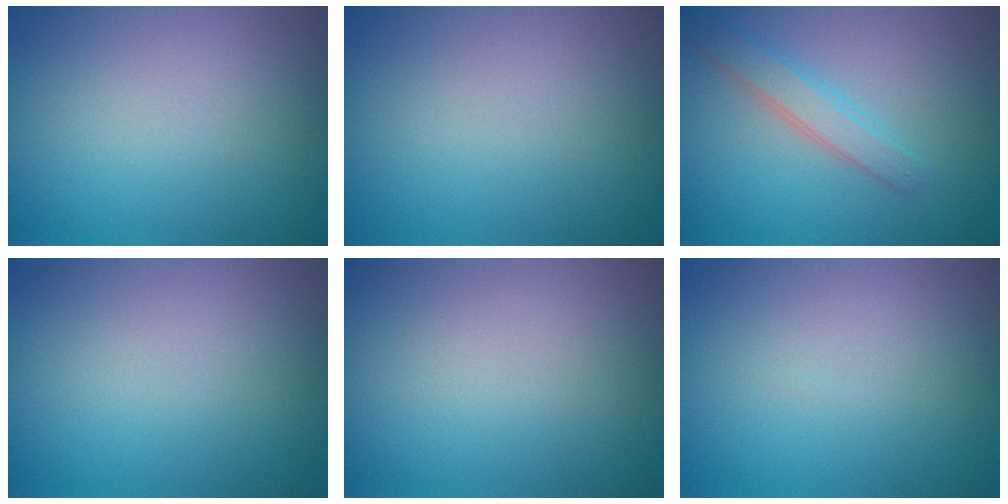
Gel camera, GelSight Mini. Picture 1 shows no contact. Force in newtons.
{"total": 0.0}
{"total": 2.5, "press": 2.5, "slide": 0.1}
{"total": 0.0}
{"total": 0.0}
{"total": 0.0}